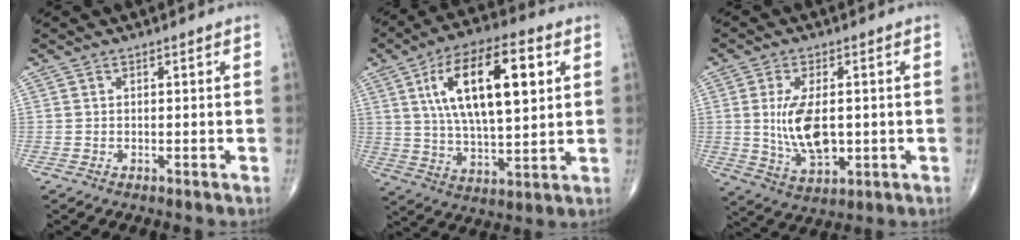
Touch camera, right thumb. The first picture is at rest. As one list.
[{"total": 19.6, "force": [5.8, 8.0, 16.9], "torque": [-0.277, -0.004, 0.098]}, {"total": 10.4, "force": [0.2, 5.3, 8.9], "torque": [-0.168, -0.013, 0.014]}]